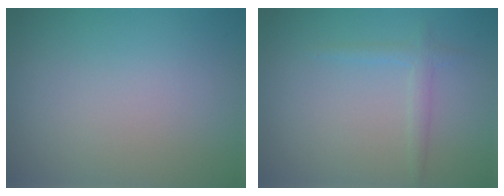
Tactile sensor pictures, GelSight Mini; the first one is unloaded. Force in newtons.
{"total": 1.3, "press": 1.3, "slide": 0.0}